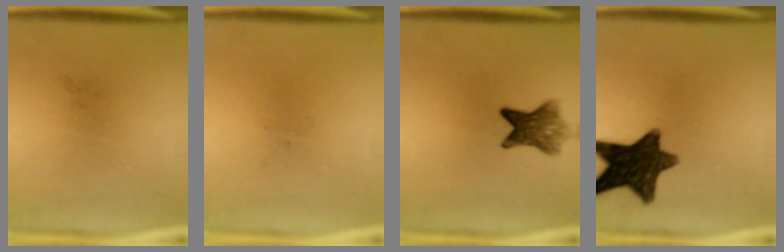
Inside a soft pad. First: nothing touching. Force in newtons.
{"total": 0.0}
{"total": 6.5}
{"total": 13.3}